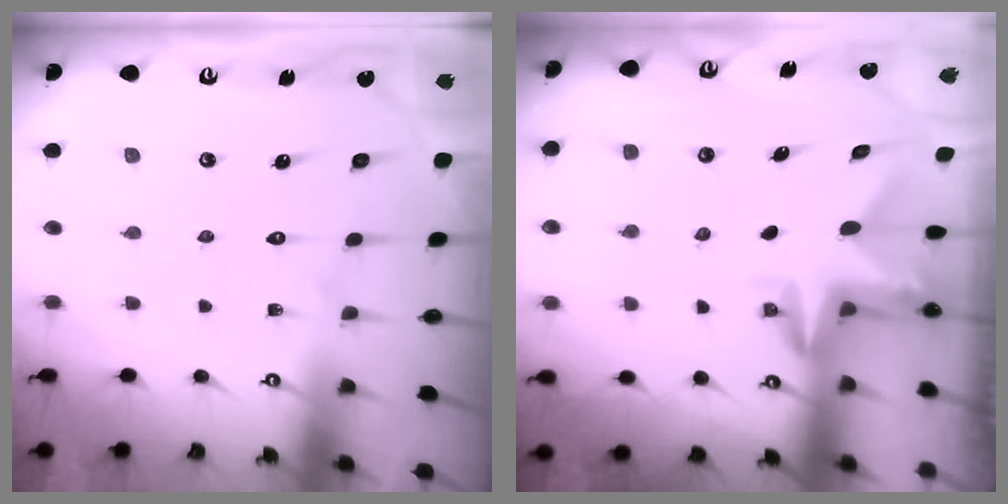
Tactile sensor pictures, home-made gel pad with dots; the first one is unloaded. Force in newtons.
{"total": 2.9, "press": 2.9, "slide": 0.3}